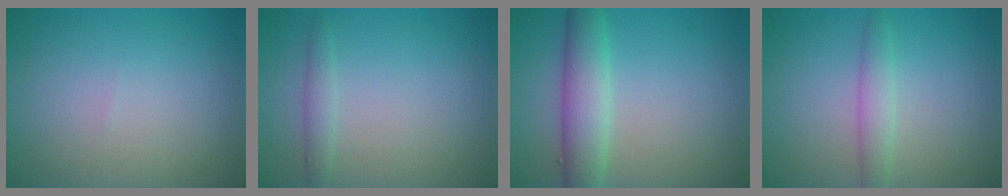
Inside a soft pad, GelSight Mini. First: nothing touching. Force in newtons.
{"total": 1.3, "press": 1.3, "slide": 0.2}
{"total": 4.5, "press": 4.5, "slide": 0.1}
{"total": 2.1, "press": 2.1, "slide": 0.1}